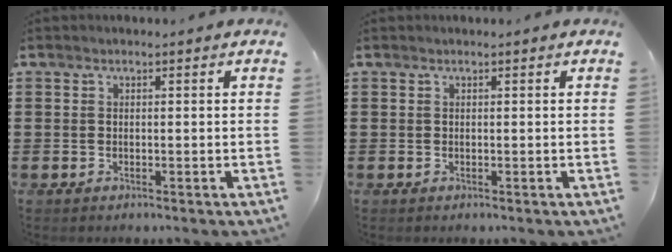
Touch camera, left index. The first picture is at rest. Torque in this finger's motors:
{"motor_torque": [-0.09, 0.07, 0.01, 0.00]}